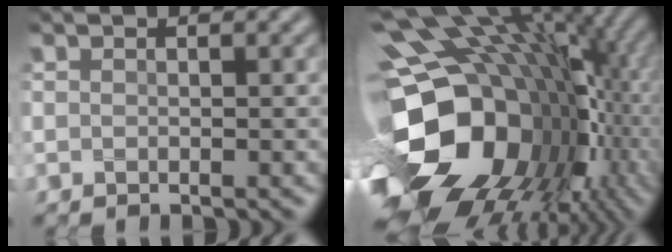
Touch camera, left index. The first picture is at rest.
{"total": 19.0, "force": [-0.9, 12.7, 14.1], "torque": [-0.274, -0.037, 0.016]}